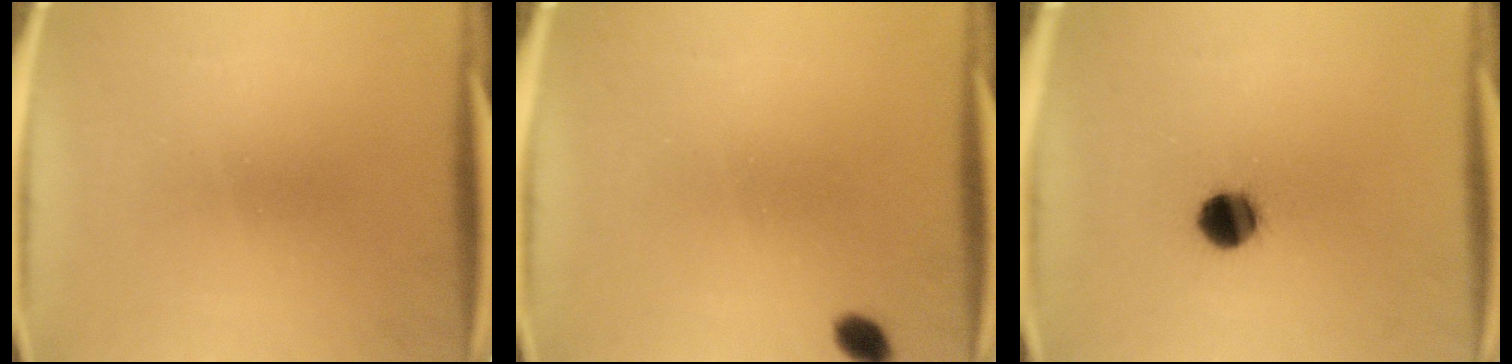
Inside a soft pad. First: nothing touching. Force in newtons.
{"total": 2.3}
{"total": 7.1}